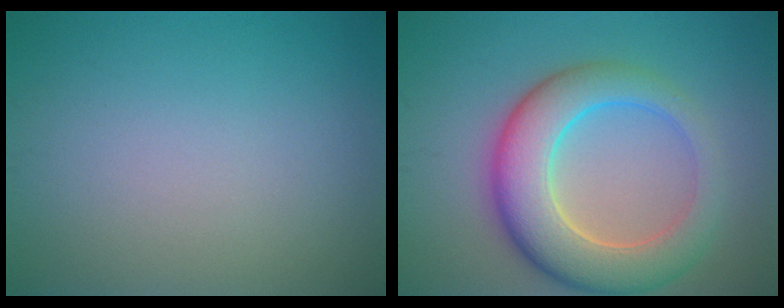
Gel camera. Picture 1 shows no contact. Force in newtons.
{"total": 8.2, "press": 8.2, "slide": 0.5}